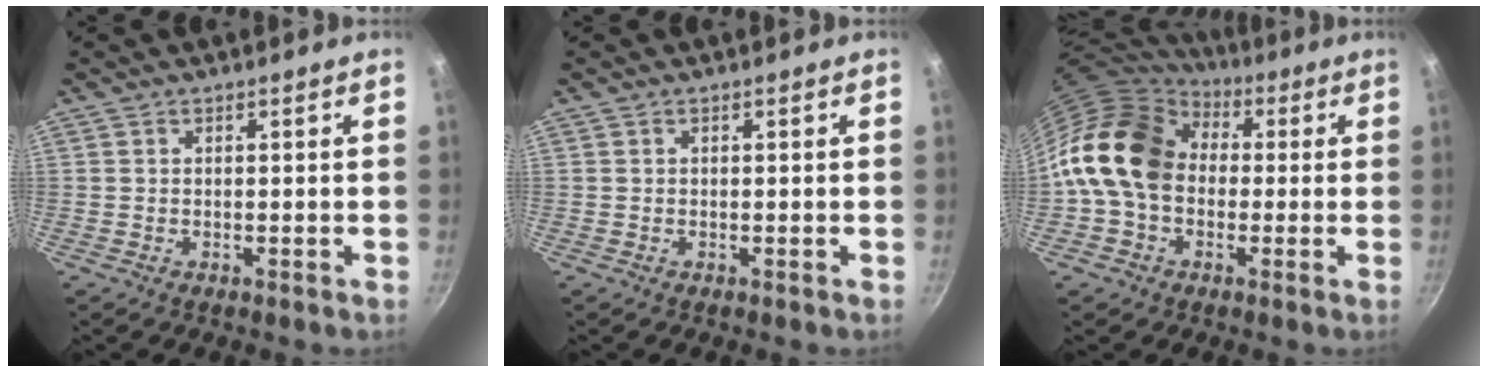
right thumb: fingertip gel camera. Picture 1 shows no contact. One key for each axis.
{"total": 0.0}
{"total": 17.8, "fx": 1.2, "fy": 13.5, "fz": 11.6, "tx": -0.191, "ty": 0.039, "tz": 0.005}